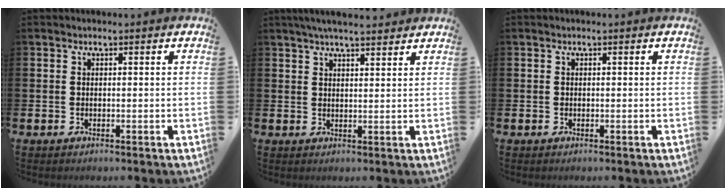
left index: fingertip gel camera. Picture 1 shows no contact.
{"total": 4.1, "force": [3.8, 0.5, 1.5], "torque": [-0.029, -0.011, 0.067]}
{"total": 0.0}